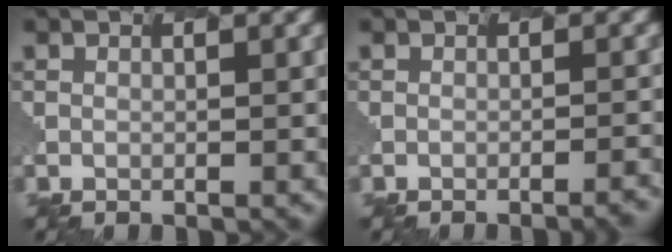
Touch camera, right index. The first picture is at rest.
{"total": 2.2, "force": [-1.6, 0.5, 1.4], "torque": [-0.008, 0.013, -0.018]}